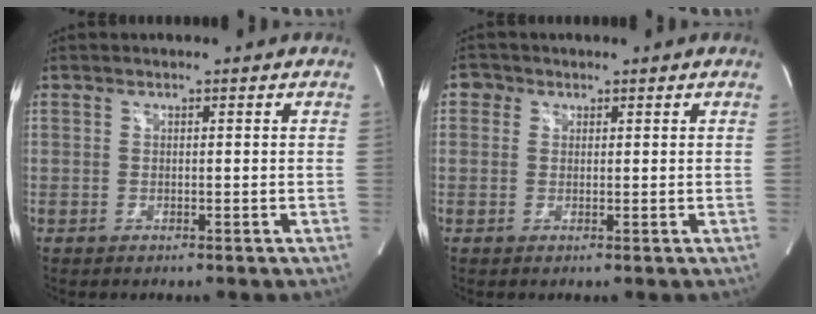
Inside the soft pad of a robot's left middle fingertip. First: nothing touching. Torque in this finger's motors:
{"motor_torque": [0.06, 0.03, -0.02, 0.01]}